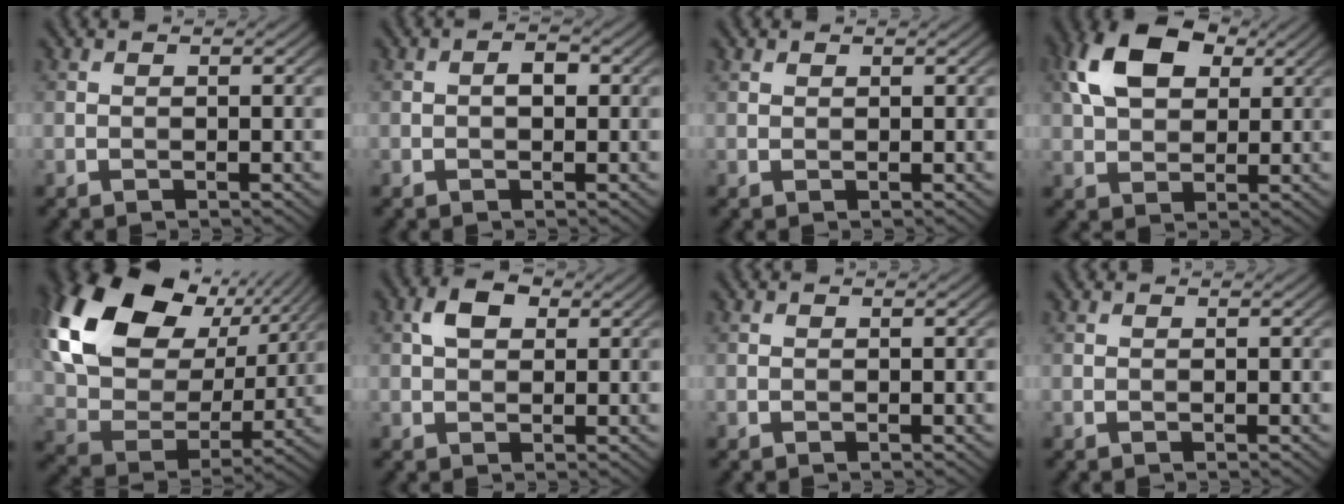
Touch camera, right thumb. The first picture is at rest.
{"total": 1.5, "force": [0.0, 0.9, 1.3], "torque": [-0.019, 0.005, -0.004]}
{"total": 0.7, "force": [0.6, 0.4, 0.2], "torque": [-0.004, 0.000, 0.014]}
{"total": 10.1, "force": [3.7, 6.3, 7.0], "torque": [-0.158, 0.021, 0.065]}
{"total": 21.0, "force": [9.1, 14.4, 12.2], "torque": [-0.298, 0.033, 0.175]}
{"total": 3.6, "force": [1.2, 2.4, 2.5], "torque": [-0.050, 0.010, 0.017]}
{"total": 0.0}
{"total": 0.0}